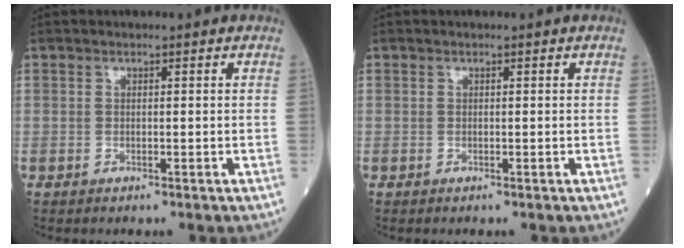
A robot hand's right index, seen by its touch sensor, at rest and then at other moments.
{"total": 0.0}